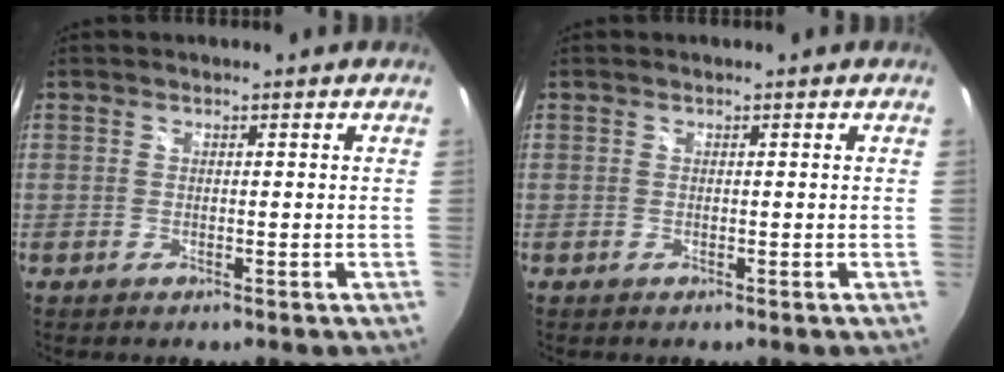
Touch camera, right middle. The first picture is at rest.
{"total": 0.0}